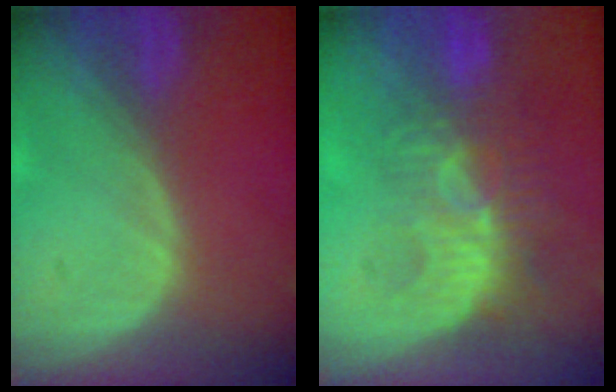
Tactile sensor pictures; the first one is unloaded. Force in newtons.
{"total": 9.2, "press": 8.4, "slide": 3.6}